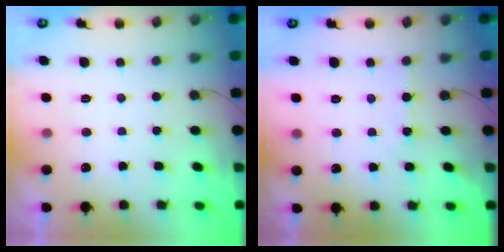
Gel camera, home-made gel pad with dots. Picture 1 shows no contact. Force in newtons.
{"total": 2.9, "press": 2.9, "slide": 0.5}